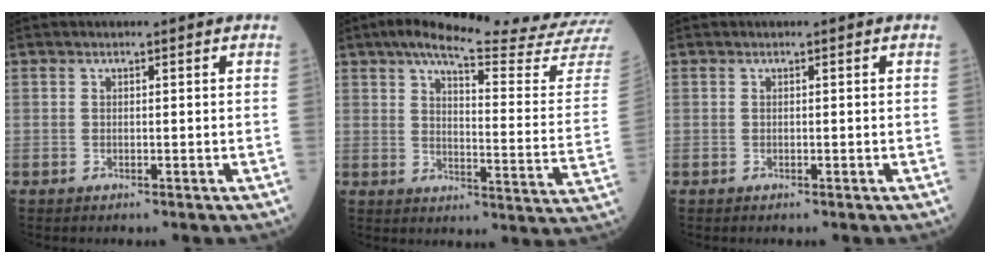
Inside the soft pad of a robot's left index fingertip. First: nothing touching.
{"total": 22.6, "force": [20.4, -1.0, 9.8], "torque": [-0.149, -0.087, 0.250]}
{"total": 0.0}